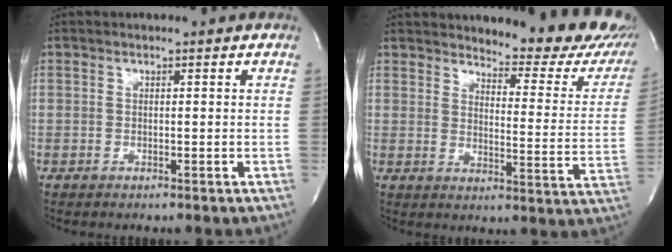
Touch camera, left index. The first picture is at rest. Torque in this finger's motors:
{"motor_torque": [0.19, -0.29, 0.51, 0.08]}